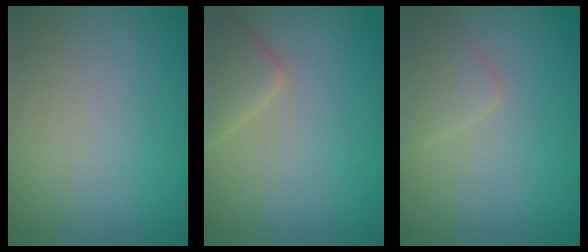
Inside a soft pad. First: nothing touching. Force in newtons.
{"total": 2.6, "press": 2.6, "slide": 0.2}
{"total": 1.9, "press": 1.9, "slide": 0.0}